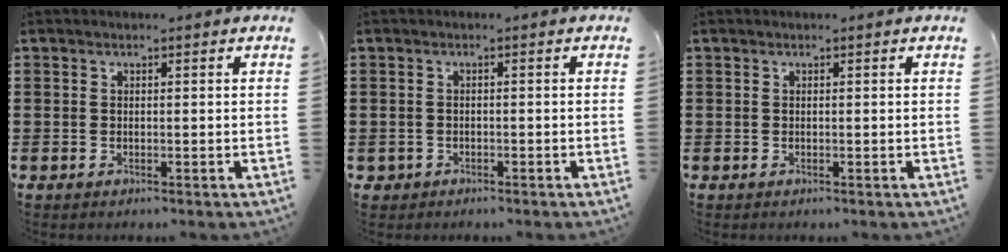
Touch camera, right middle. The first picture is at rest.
{"total": 0.9, "force": [-0.7, 0.5, 0.0], "torque": [-0.005, -0.001, -0.017]}
{"total": 0.0}